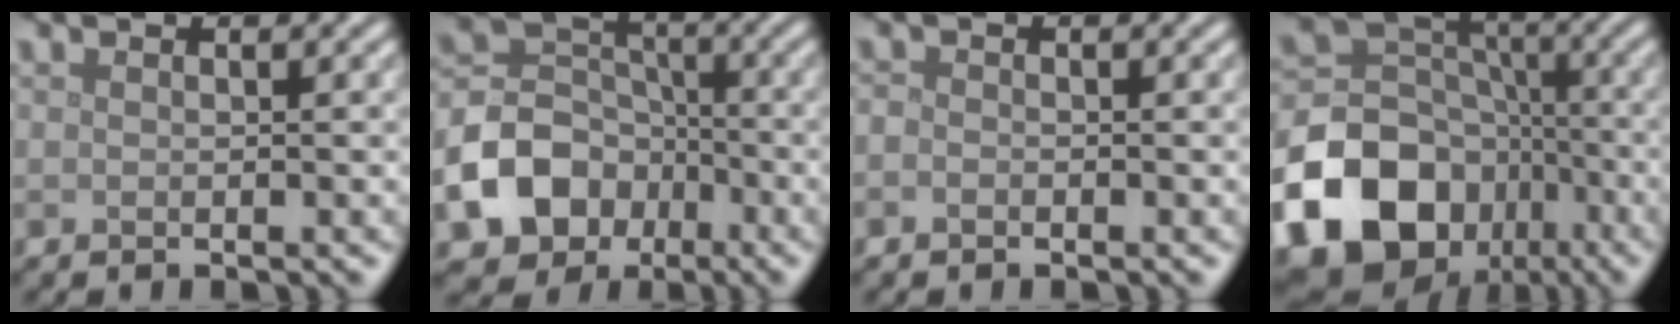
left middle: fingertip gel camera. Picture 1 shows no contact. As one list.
[{"total": 8.0, "force": [-3.5, 6.2, 3.6], "torque": [-0.067, -0.003, -0.073]}, {"total": 0.7, "force": [-0.4, 0.5, 0.3], "torque": [-0.005, -0.001, -0.010]}, {"total": 17.5, "force": [-8.6, 13.6, 6.9], "torque": [-0.162, -0.046, -0.161]}]